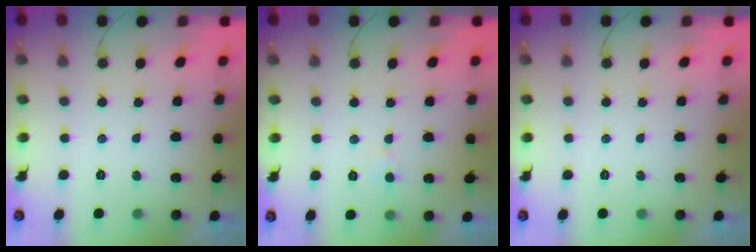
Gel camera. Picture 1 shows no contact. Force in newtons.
{"total": 3.7, "press": 3.6, "slide": 0.4}
{"total": 0.0}